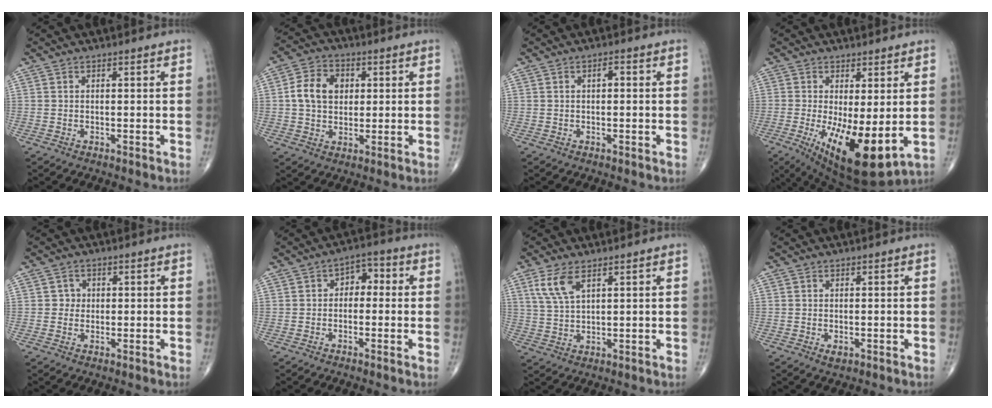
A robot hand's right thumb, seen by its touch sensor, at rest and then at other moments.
{"total": 8.9, "force": [1.4, 6.8, 5.6], "torque": [-0.082, 0.007, 0.020]}
{"total": 1.4, "force": [0.2, 0.7, 1.2], "torque": [-0.021, 0.006, 0.002]}
{"total": 13.6, "force": [-2.2, 4.6, 12.6], "torque": [-0.208, -0.033, -0.017]}
{"total": 1.9, "force": [0.2, 1.9, 0.5], "torque": [0.006, 0.004, 0.000]}
{"total": 4.4, "force": [0.0, 3.1, 3.1], "torque": [-0.019, 0.021, -0.015]}
{"total": 5.7, "force": [3.0, 2.1, 4.3], "torque": [-0.095, -0.005, 0.070]}
{"total": 1.1, "force": [-0.3, 0.6, 0.9], "torque": [-0.013, -0.003, -0.002]}